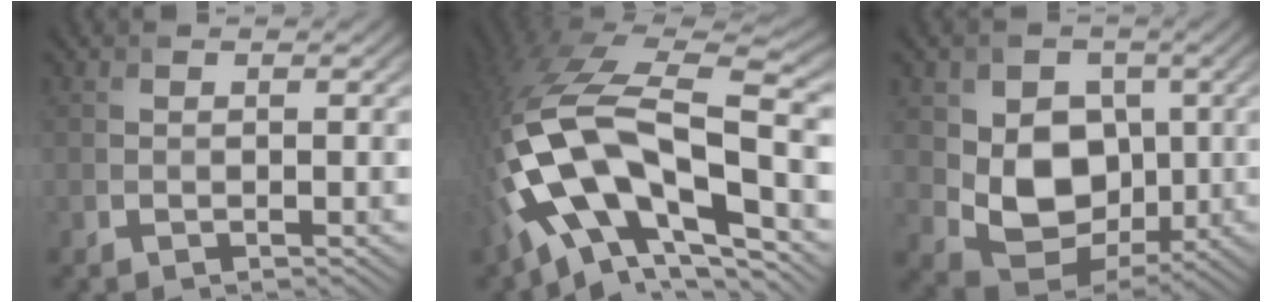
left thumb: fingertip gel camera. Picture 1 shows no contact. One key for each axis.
{"total": 18.5, "fx": -4.8, "fy": 8.2, "fz": 15.9, "tx": -0.337, "ty": -0.012, "tz": -0.077}
{"total": 8.9, "fx": 0.3, "fy": 7.0, "fz": 5.4, "tx": -0.113, "ty": -0.022, "tz": 0.004}